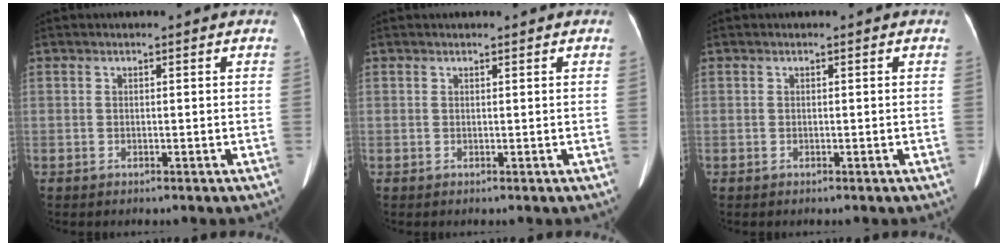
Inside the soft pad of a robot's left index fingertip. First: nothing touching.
{"total": 0.8, "force": [0.7, 0.1, 0.3], "torque": [-0.008, 0.008, 0.014]}
{"total": 0.0}